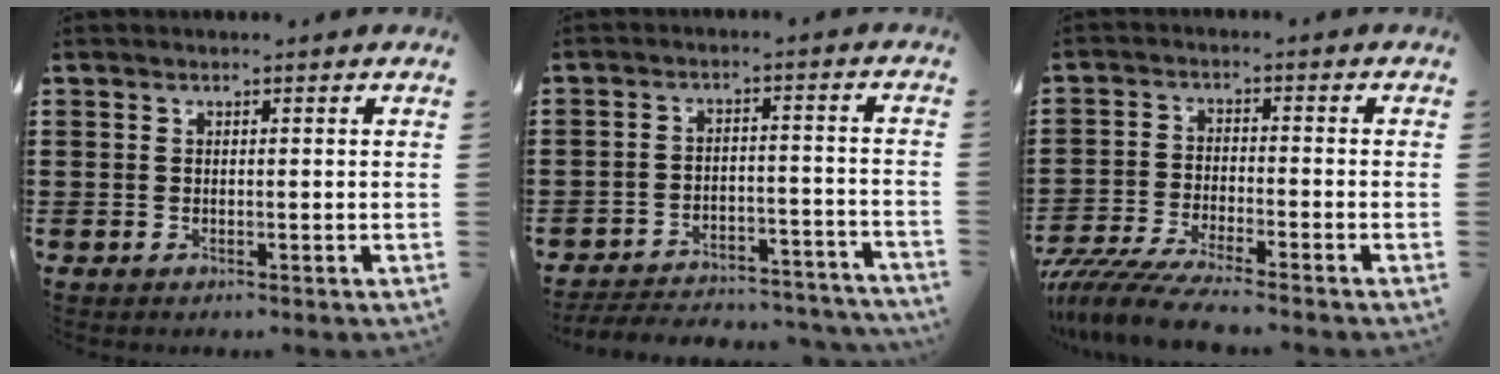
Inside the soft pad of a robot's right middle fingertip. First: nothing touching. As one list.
[{"total": 5.1, "force": [-4.9, 0.7, 1.0], "torque": [-0.022, 0.007, -0.102]}, {"total": 6.0, "force": [-5.6, -0.2, 2.1], "torque": [-0.059, -0.018, -0.112]}]